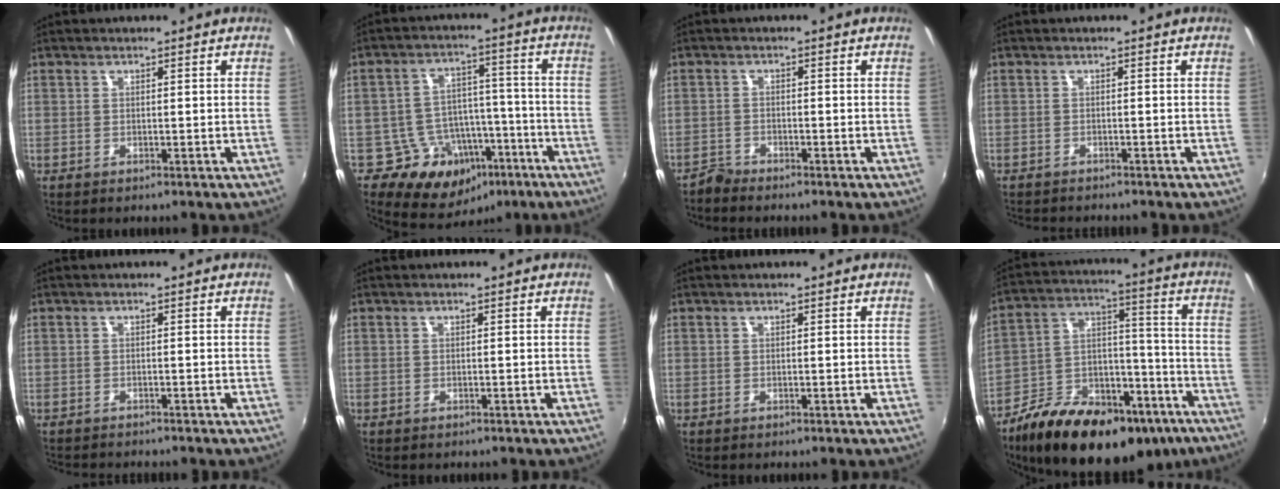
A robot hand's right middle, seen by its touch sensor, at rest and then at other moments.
{"total": 13.1, "force": [-7.1, 10.0, 4.7], "torque": [-0.096, 0.034, -0.079]}
{"total": 2.2, "force": [-2.2, 0.2, -0.3], "torque": [0.000, -0.006, -0.049]}
{"total": 3.4, "force": [-3.2, 0.4, 0.9], "torque": [-0.029, -0.016, -0.052]}
{"total": 2.6, "force": [-2.5, 0.2, 0.7], "torque": [-0.023, -0.014, -0.040]}
{"total": 0.0}
{"total": 0.0}
{"total": 28.7, "force": [-19.2, 13.7, 16.2], "torque": [-0.282, 0.022, -0.276]}